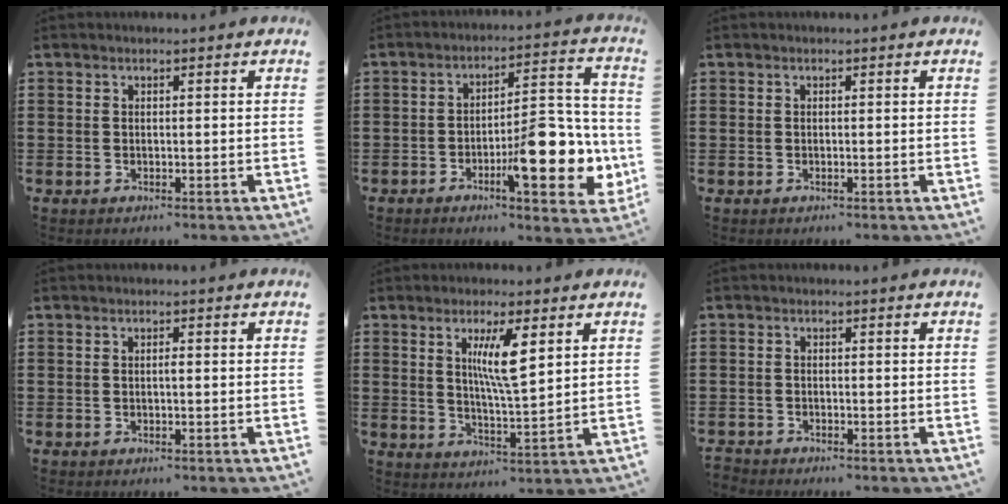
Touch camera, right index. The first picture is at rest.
{"total": 12.8, "force": [-4.4, 4.4, 11.2], "torque": [-0.151, 0.002, -0.074]}
{"total": 0.0}
{"total": 0.6, "force": [-0.1, 0.1, 0.6], "torque": [-0.012, -0.004, -0.001]}
{"total": 6.9, "force": [2.5, 1.2, 6.3], "torque": [-0.120, -0.001, 0.039]}
{"total": 1.5, "force": [-1.5, 0.2, -0.2], "torque": [-0.002, 0.003, -0.034]}